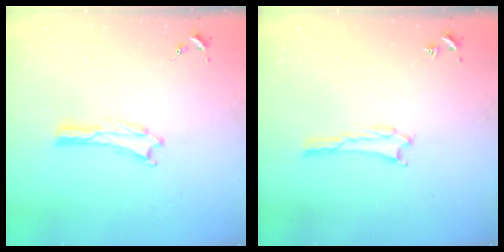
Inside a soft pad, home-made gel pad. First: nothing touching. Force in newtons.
{"total": 0.9, "press": 0.8, "slide": 0.1}